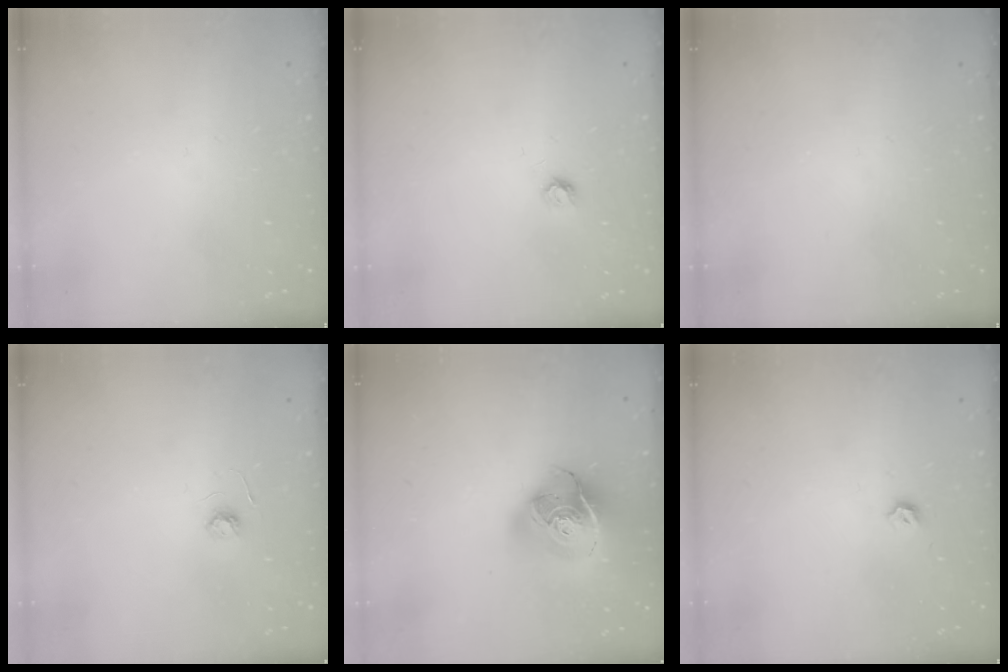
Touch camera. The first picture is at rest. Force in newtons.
{"total": 4.2, "press": 4.2, "slide": 0.4}
{"total": 0.0}
{"total": 3.6, "press": 3.6, "slide": 0.5}
{"total": 22.2, "press": 22.0, "slide": 2.8}
{"total": 3.4, "press": 3.3, "slide": 0.7}